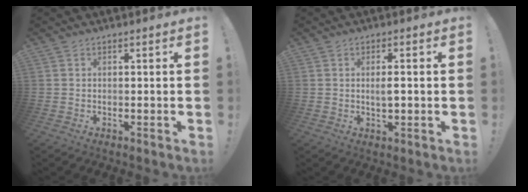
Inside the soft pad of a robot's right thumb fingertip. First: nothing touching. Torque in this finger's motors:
{"motor_torque": [-0.10, -0.15, 0.00, 0.10, 0.06]}